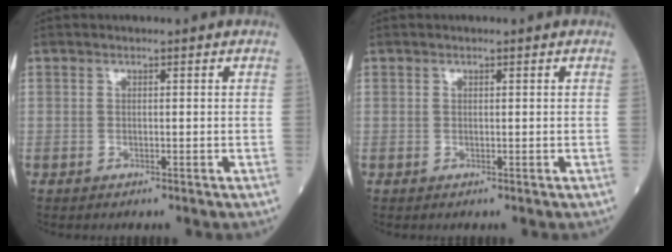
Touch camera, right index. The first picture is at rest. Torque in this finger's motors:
{"motor_torque": [-0.14, 0.01, -0.03, -0.01]}